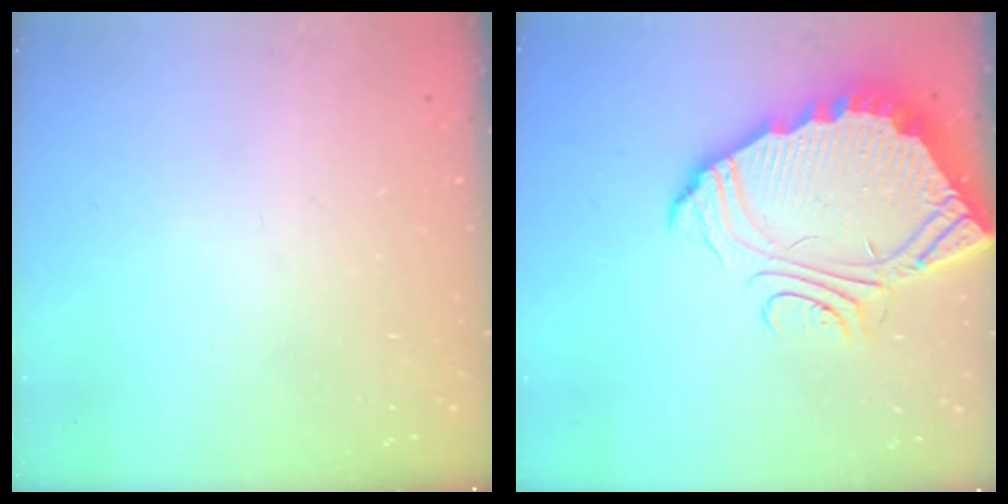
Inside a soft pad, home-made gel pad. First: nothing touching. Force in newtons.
{"total": 9.5, "press": 9.5, "slide": 0.8}